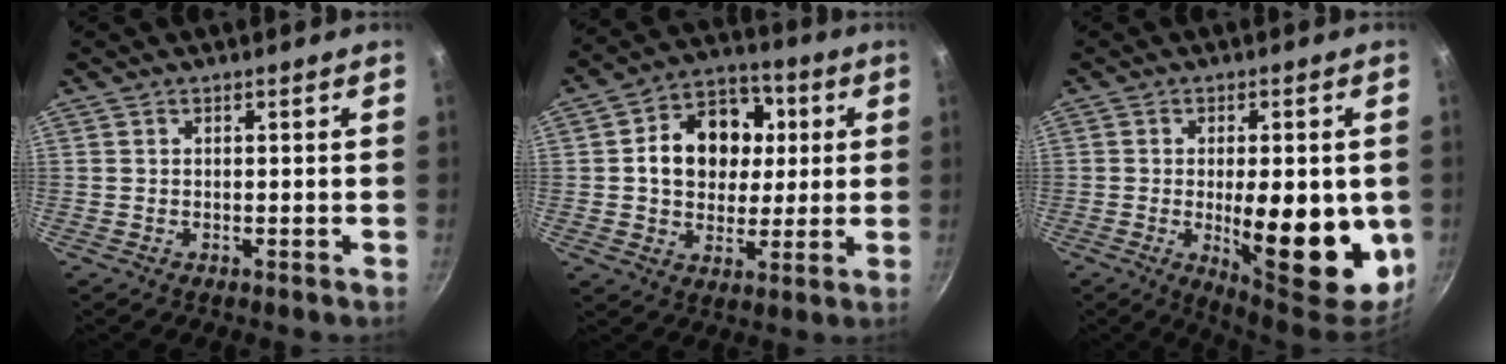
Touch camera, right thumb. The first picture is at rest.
{"total": 15.2, "force": [2.4, 12.0, 9.1], "torque": [-0.105, 0.016, 0.028]}
{"total": 18.0, "force": [-2.5, 6.8, 16.5], "torque": [-0.204, -0.012, -0.024]}